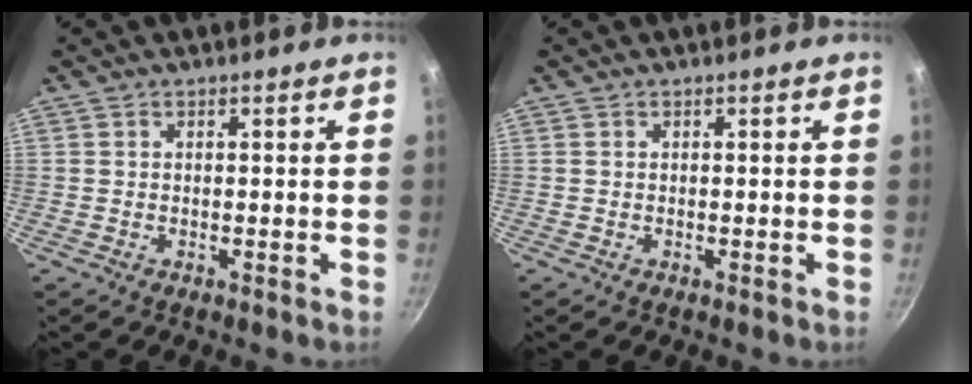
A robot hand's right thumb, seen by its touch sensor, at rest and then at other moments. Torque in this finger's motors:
{"motor_torque": [0.00, 0.00, -0.01, -0.02, 0.04]}